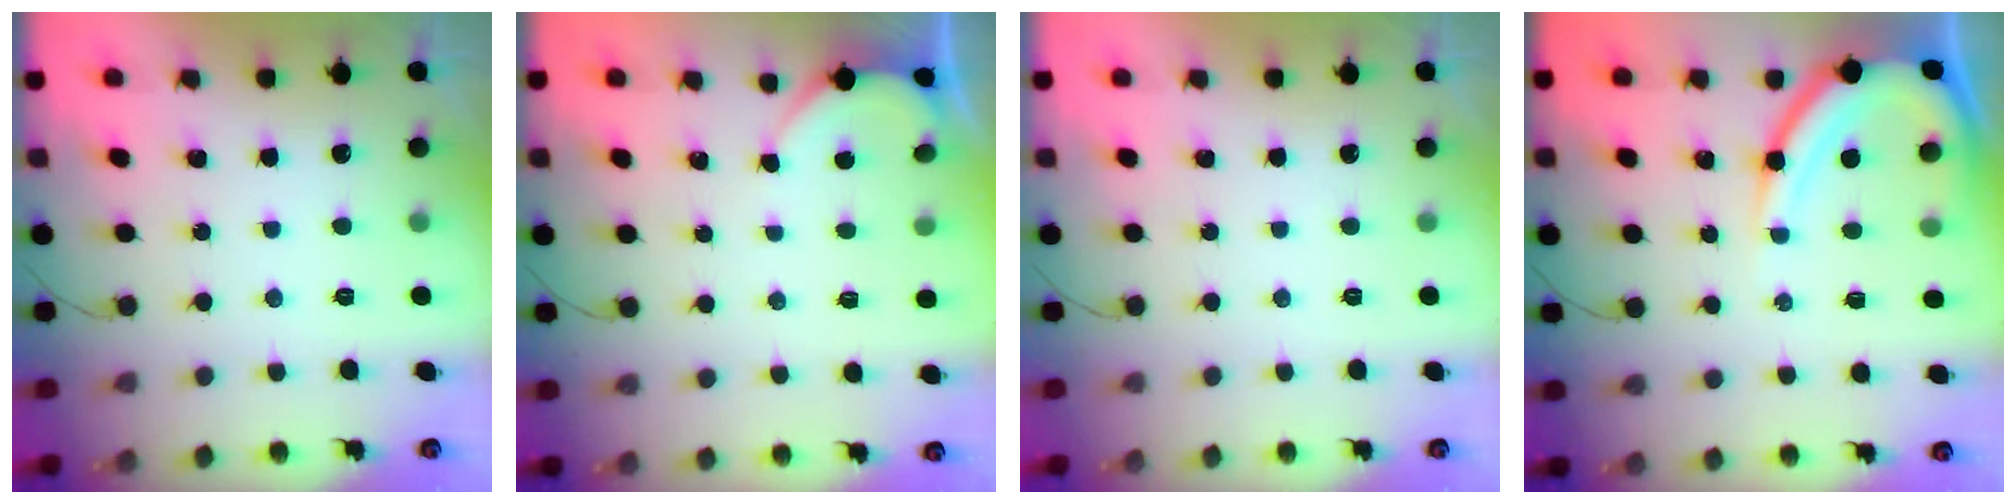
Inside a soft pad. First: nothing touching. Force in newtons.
{"total": 2.3, "press": 2.3, "slide": 0.3}
{"total": 0.0}
{"total": 13.1, "press": 13.1, "slide": 1.2}